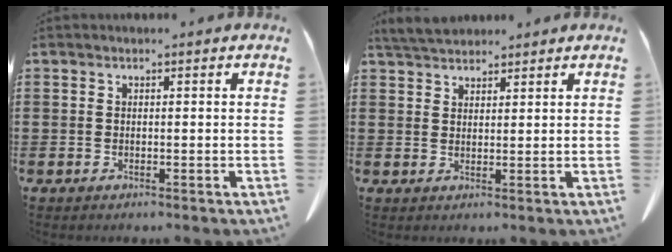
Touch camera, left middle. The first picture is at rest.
{"total": 3.9, "force": [3.6, 0.9, 1.1], "torque": [-0.032, -0.003, 0.070]}